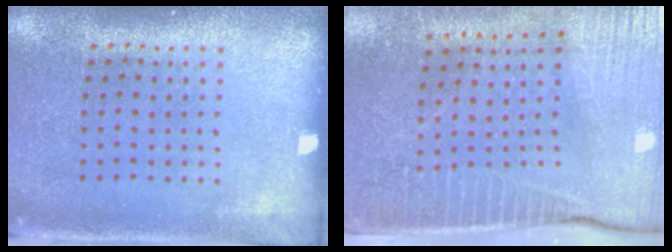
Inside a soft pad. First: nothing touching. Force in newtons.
{"total": 3.7, "press": 3.4, "slide": 1.5}